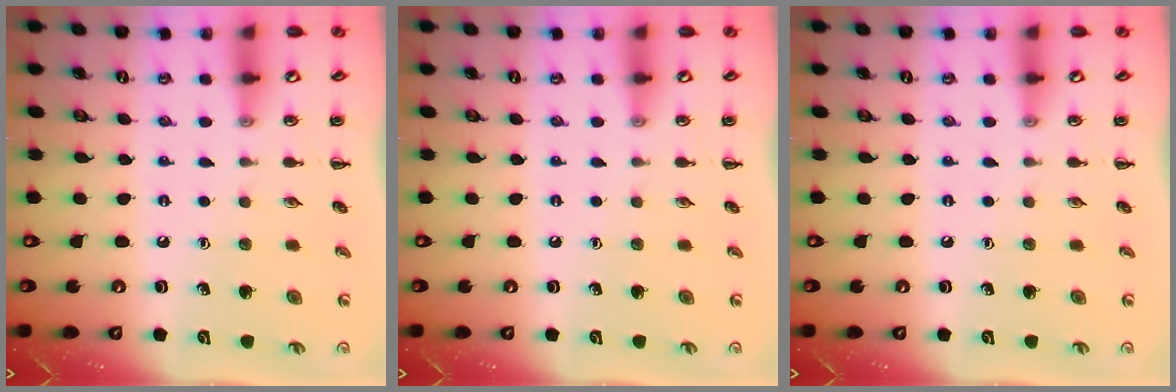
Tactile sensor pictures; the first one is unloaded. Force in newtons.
{"total": 0.0}
{"total": 0.0}